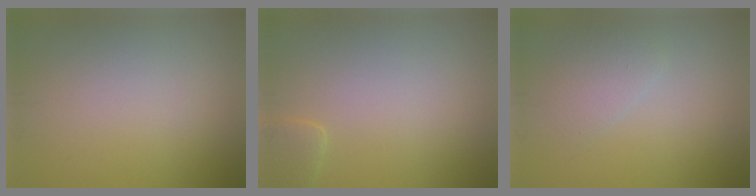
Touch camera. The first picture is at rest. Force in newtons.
{"total": 1.6, "press": 1.6, "slide": 0.1}
{"total": 1.9, "press": 1.9, "slide": 0.1}